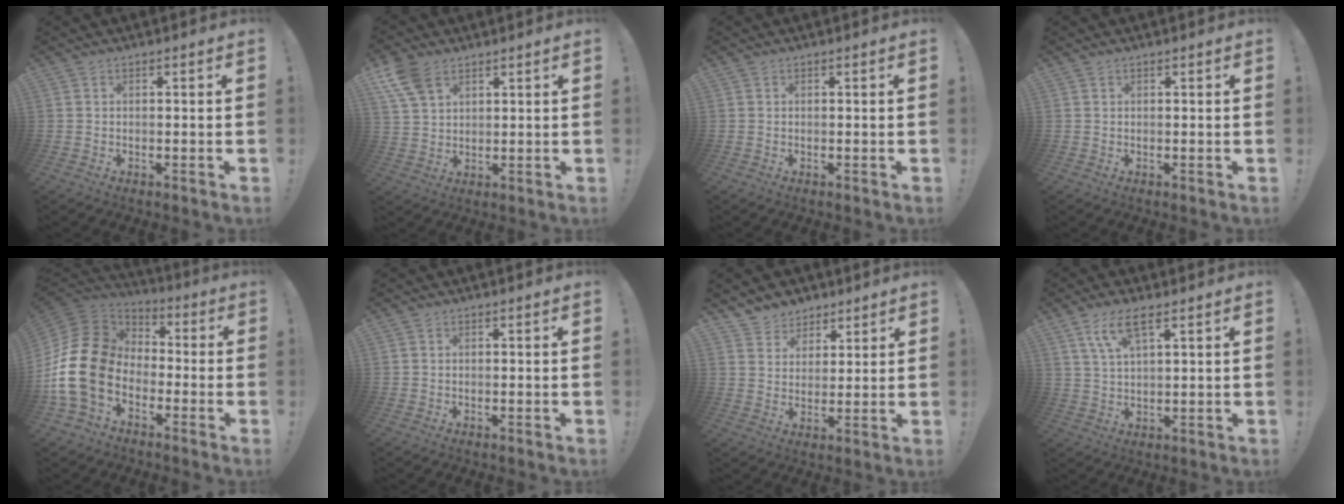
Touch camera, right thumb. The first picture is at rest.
{"total": 8.5, "force": [4.9, 5.2, 4.6], "torque": [-0.097, -0.012, 0.098]}
{"total": 0.0}
{"total": 0.0}
{"total": 18.5, "force": [-3.8, 13.5, 12.0], "torque": [-0.235, 0.025, -0.055]}
{"total": 0.0}
{"total": 6.5, "force": [4.6, 4.6, 0.2], "torque": [-0.015, -0.036, 0.093]}
{"total": 7.7, "force": [4.2, 2.3, 6.0], "torque": [-0.118, -0.004, 0.079]}